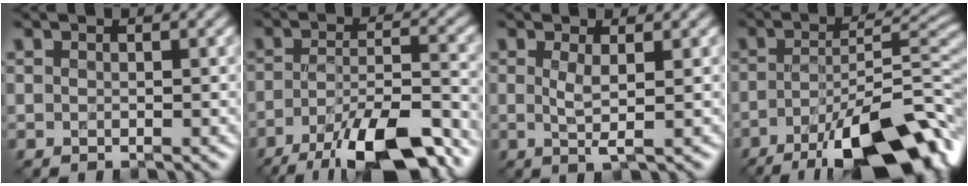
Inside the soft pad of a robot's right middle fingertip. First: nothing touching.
{"total": 12.2, "force": [-8.3, 3.5, 8.2], "torque": [-0.147, -0.003, -0.138]}
{"total": 2.2, "force": [0.2, 0.2, 2.2], "torque": [-0.044, -0.005, 0.003]}
{"total": 14.6, "force": [-8.1, 4.6, 11.2], "torque": [-0.183, -0.001, -0.134]}